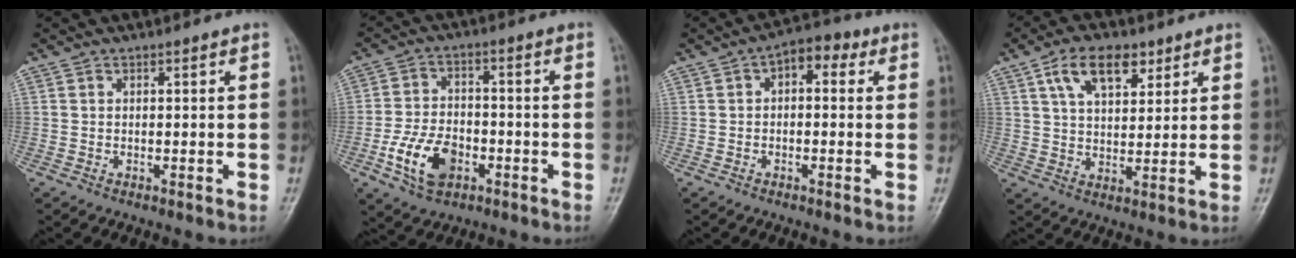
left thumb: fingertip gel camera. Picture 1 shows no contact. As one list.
[{"total": 10.0, "force": [-4.0, 6.3, 6.6], "torque": [-0.112, 0.019, -0.072]}, {"total": 5.7, "force": [1.4, 3.4, 4.4], "torque": [-0.038, 0.021, 0.007]}, {"total": 9.5, "force": [5.0, 5.2, 6.2], "torque": [-0.086, -0.017, 0.087]}]